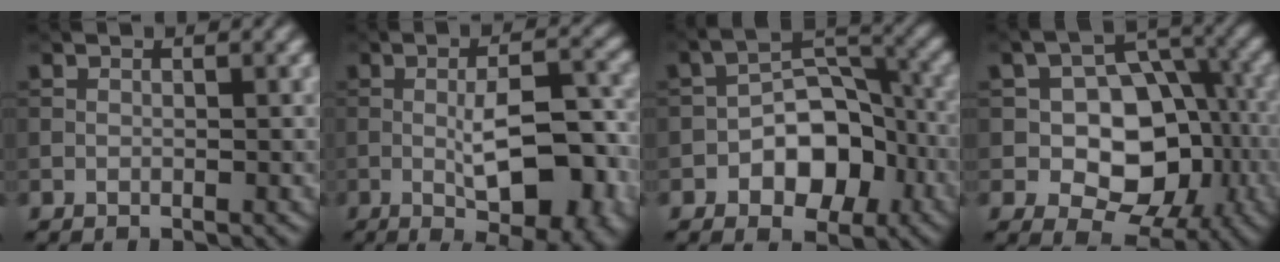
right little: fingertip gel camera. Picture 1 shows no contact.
{"total": 9.7, "force": [-2.2, 3.2, 8.9], "torque": [-0.129, -0.004, -0.028]}
{"total": 7.4, "force": [-2.9, 4.8, 4.8], "torque": [-0.051, 0.010, -0.057]}
{"total": 10.2, "force": [-1.9, 7.0, 7.2], "torque": [-0.085, 0.011, -0.037]}